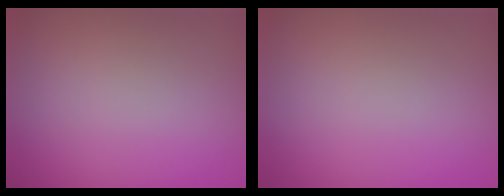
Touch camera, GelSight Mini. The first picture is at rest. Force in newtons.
{"total": 0.0}